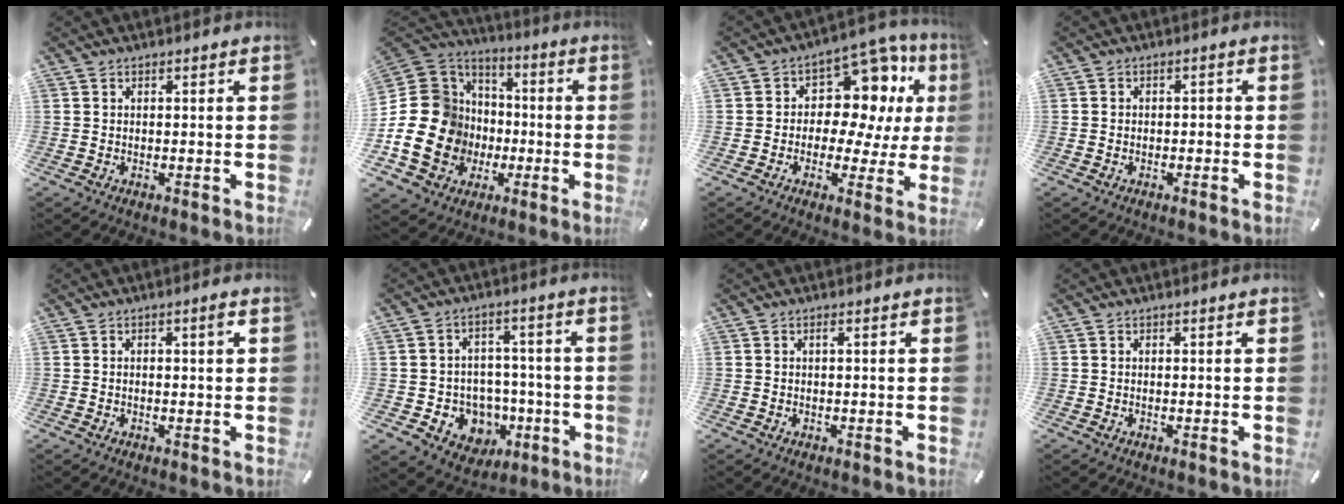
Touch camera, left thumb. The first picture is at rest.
{"total": 21.3, "force": [-4.6, 18.7, 9.1], "torque": [-0.183, 0.014, -0.054]}
{"total": 12.5, "force": [4.9, 8.6, 7.7], "torque": [-0.103, -0.043, 0.092]}
{"total": 1.4, "force": [-0.9, 1.0, 0.3], "torque": [-0.008, 0.006, -0.021]}
{"total": 2.0, "force": [0.3, 0.4, 1.9], "torque": [-0.027, 0.001, 0.002]}
{"total": 9.8, "force": [-1.8, 9.3, 2.5], "torque": [-0.041, 0.009, -0.016]}
{"total": 0.9, "force": [0.1, 0.2, 0.9], "torque": [-0.017, 0.000, 0.001]}
{"total": 0.0}